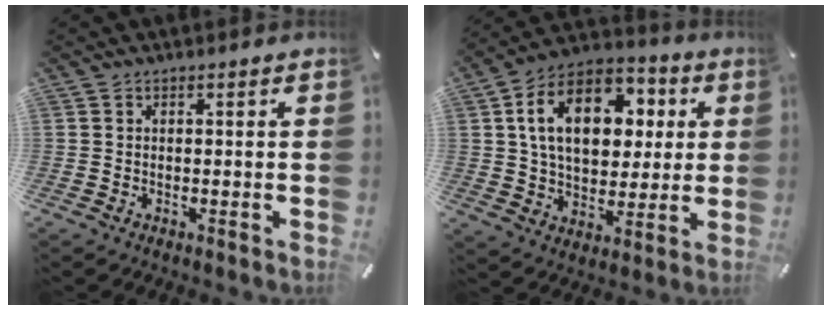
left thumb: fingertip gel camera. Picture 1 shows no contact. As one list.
[{"total": 17.4, "force": [4.9, 12.0, 11.7], "torque": [-0.212, -0.006, 0.087]}]